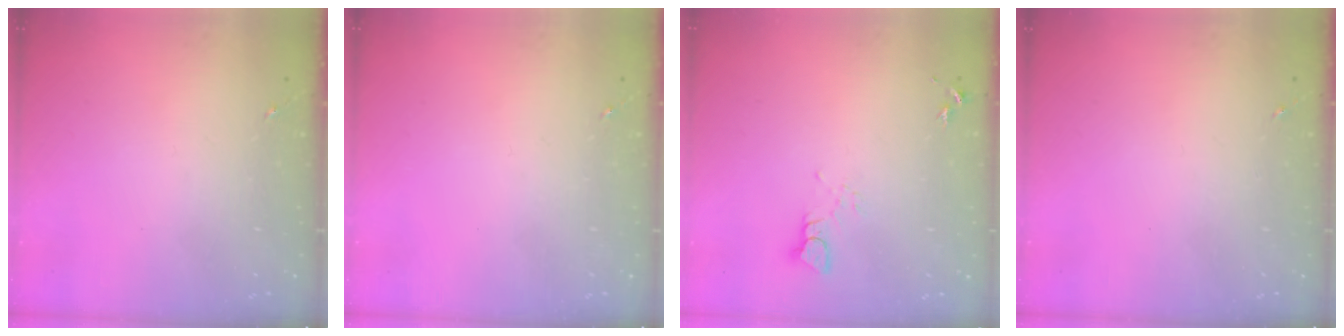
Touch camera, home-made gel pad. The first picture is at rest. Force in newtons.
{"total": 0.0}
{"total": 3.3, "press": 3.3, "slide": 0.1}
{"total": 0.0}